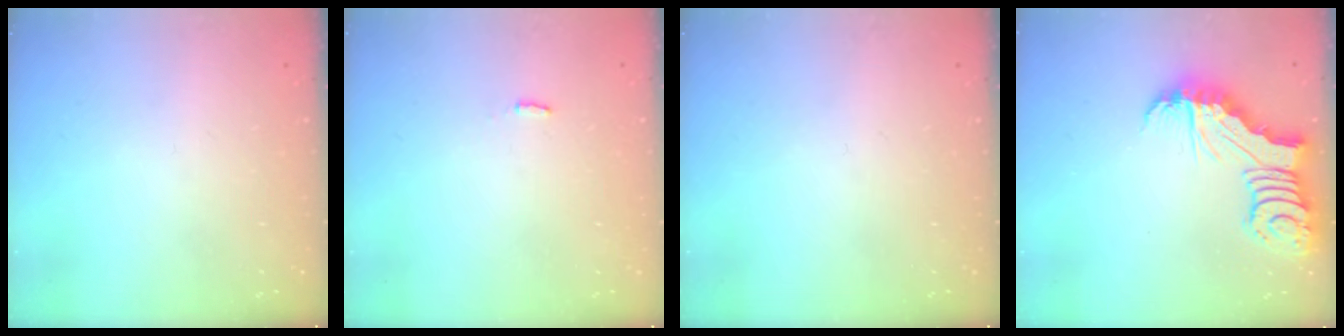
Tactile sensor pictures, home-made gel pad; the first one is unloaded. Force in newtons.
{"total": 2.3, "press": 2.3, "slide": 0.4}
{"total": 0.0}
{"total": 6.8, "press": 6.8, "slide": 0.9}